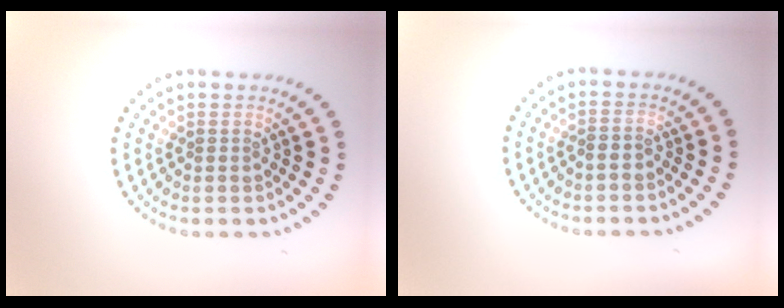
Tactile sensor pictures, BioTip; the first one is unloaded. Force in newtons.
{"total": 0.6, "press": 0.5, "slide": 0.4}